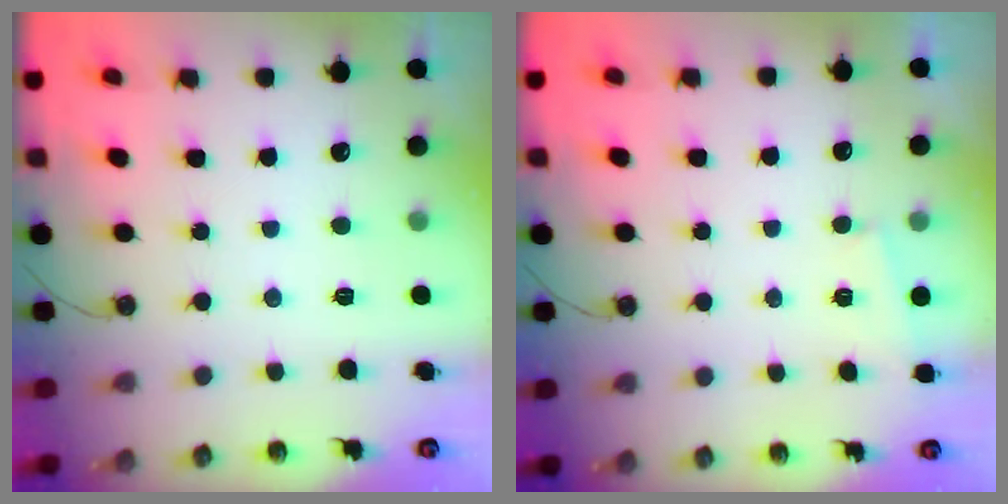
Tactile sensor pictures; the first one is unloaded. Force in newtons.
{"total": 1.6, "press": 1.0, "slide": 1.2}